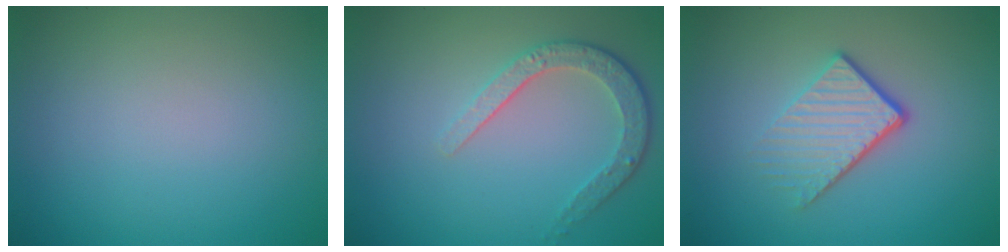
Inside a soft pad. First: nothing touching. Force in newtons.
{"total": 3.5, "press": 2.8, "slide": 2.1}
{"total": 4.1, "press": 2.7, "slide": 3.1}